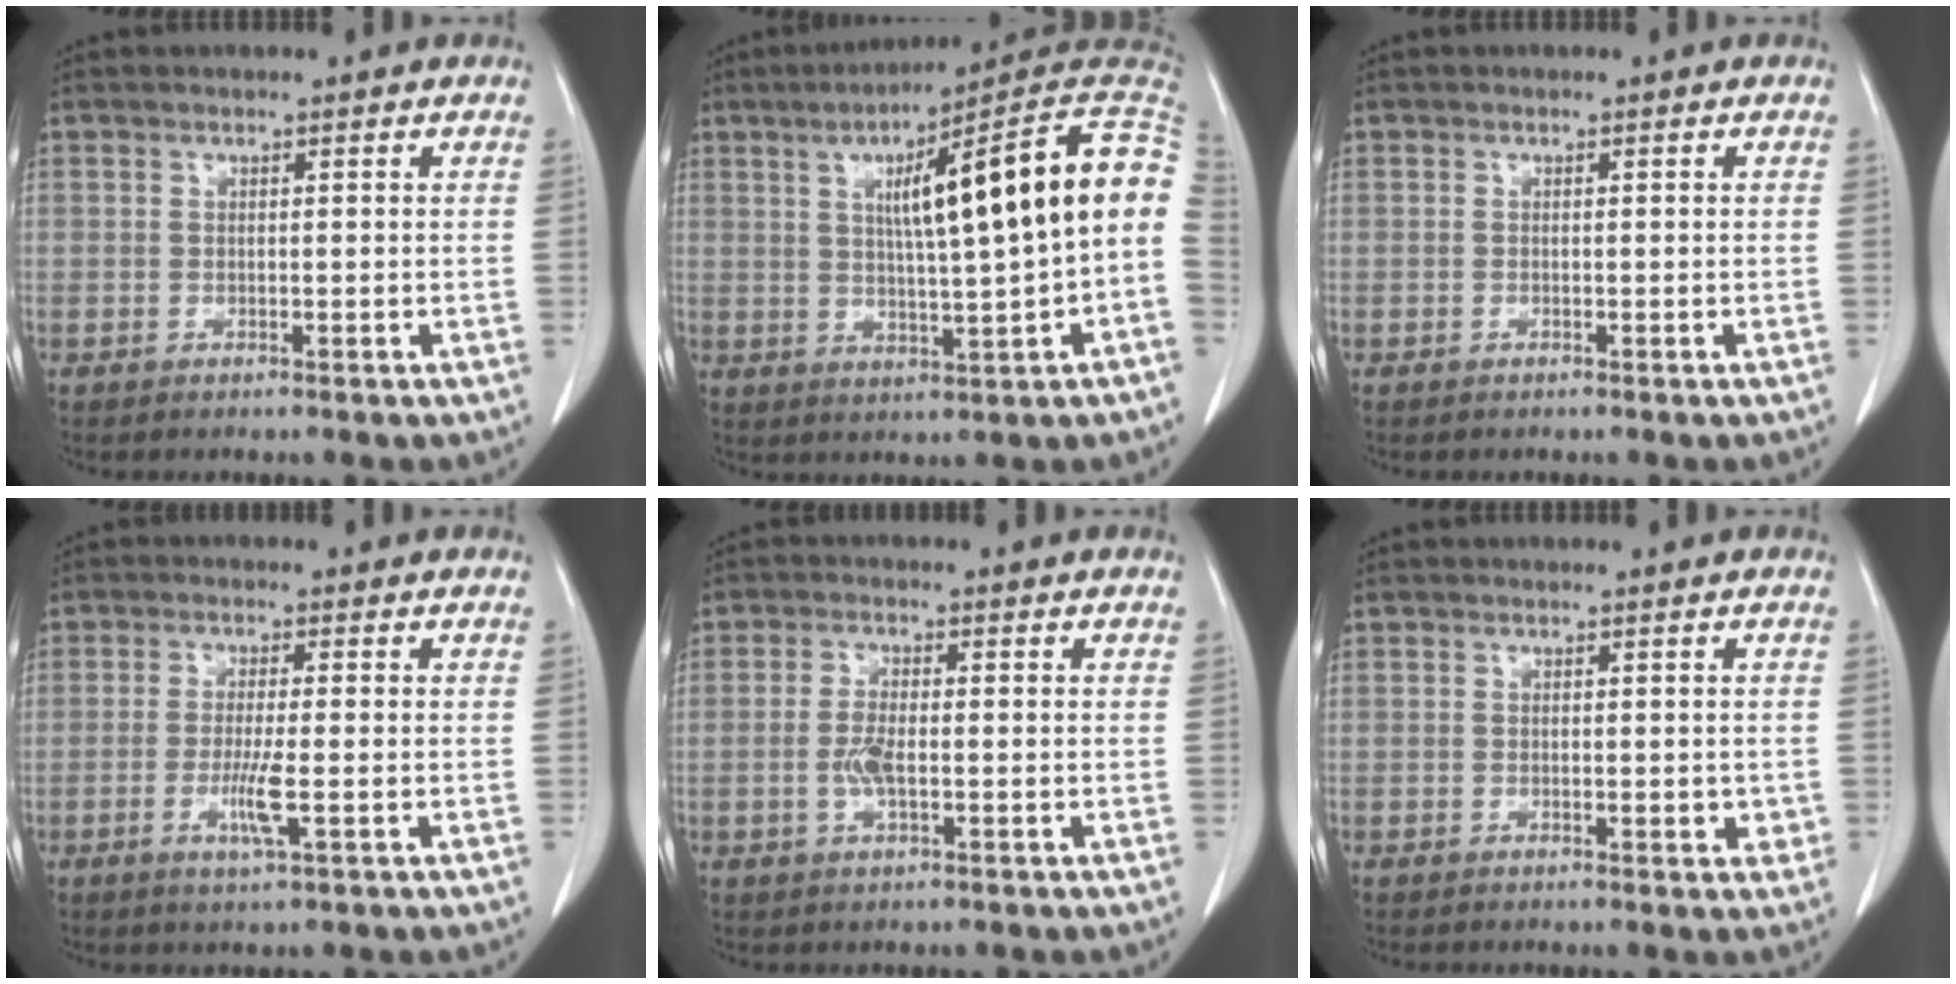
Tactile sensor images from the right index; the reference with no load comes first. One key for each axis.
{"total": 18.5, "fx": 2.8, "fy": 0.5, "fz": 18.3, "tx": -0.235, "ty": 0.036, "tz": 0.035}
{"total": 0.0}
{"total": 4.5, "fx": -1.3, "fy": 0.0, "fz": 4.3, "tx": -0.086, "ty": -0.010, "tz": -0.025}
{"total": 3.5, "fx": -0.7, "fy": 1.0, "fz": 3.2, "tx": -0.074, "ty": -0.002, "tz": -0.013}
{"total": 1.7, "fx": -0.2, "fy": 0.8, "fz": 1.5, "tx": -0.015, "ty": 0.000, "tz": 0.001}